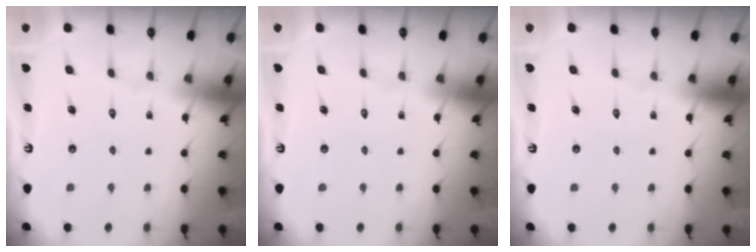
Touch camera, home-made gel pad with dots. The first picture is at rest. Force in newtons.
{"total": 0.0}
{"total": 0.0}